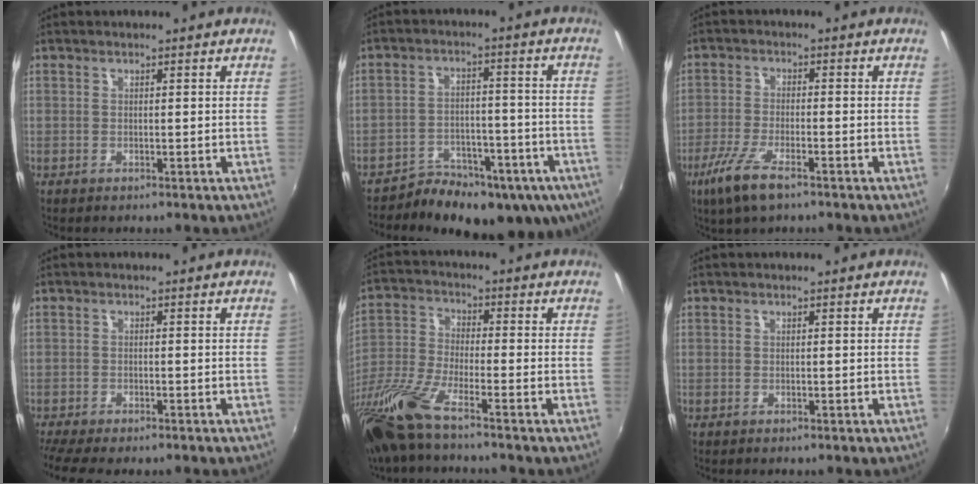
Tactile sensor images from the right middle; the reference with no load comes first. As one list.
[{"total": 16.8, "force": [-11.4, 8.6, 9.0], "torque": [-0.152, -0.015, -0.150]}, {"total": 7.8, "force": [-5.0, 1.9, 5.6], "torque": [-0.135, -0.019, -0.096]}, {"total": 4.9, "force": [-4.2, 0.6, 2.4], "torque": [-0.059, -0.032, -0.075]}, {"total": 13.9, "force": [-10.1, 2.0, 9.3], "torque": [-0.210, -0.037, -0.203]}, {"total": 0.0}]